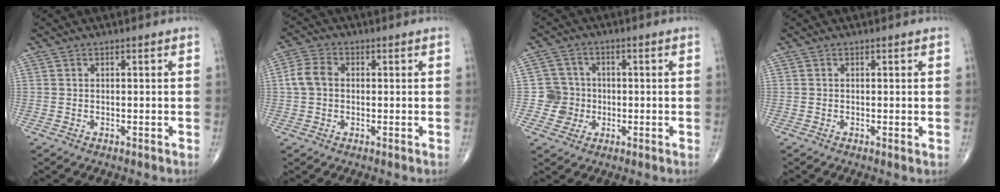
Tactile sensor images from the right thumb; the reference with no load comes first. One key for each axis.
{"total": 5.1, "fx": 0.2, "fy": 3.9, "fz": 3.3, "tx": -0.068, "ty": 0.016, "tz": -0.001}
{"total": 5.6, "fx": -0.9, "fy": 5.5, "fz": 0.2, "tx": 0.031, "ty": 0.014, "tz": -0.022}
{"total": 0.6, "fx": 0.0, "fy": 0.1, "fz": 0.6, "tx": -0.014, "ty": -0.004, "tz": -0.002}